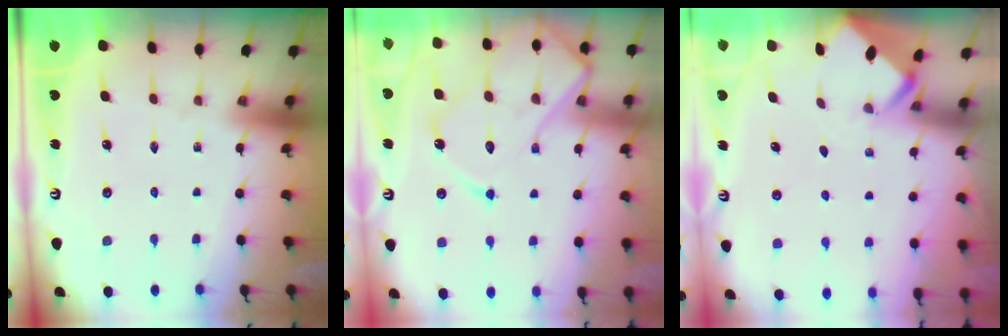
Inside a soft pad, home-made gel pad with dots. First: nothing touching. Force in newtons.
{"total": 16.7, "press": 16.6, "slide": 1.7}
{"total": 2.0, "press": 2.0, "slide": 0.2}